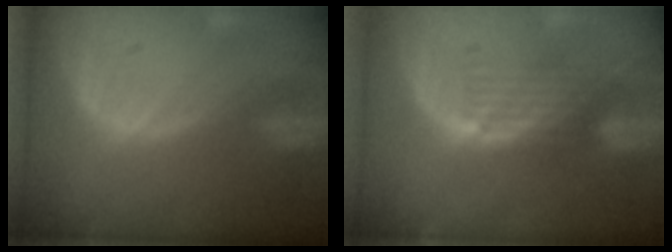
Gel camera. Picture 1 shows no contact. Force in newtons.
{"total": 5.0, "press": 4.3, "slide": 2.6}